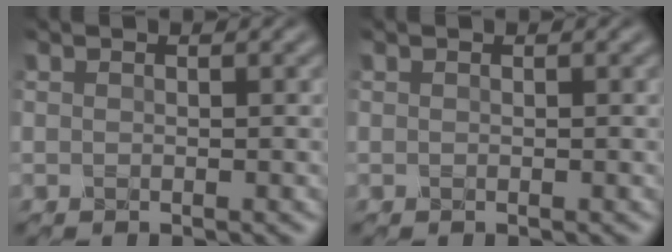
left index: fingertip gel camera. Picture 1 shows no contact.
{"total": 0.0}